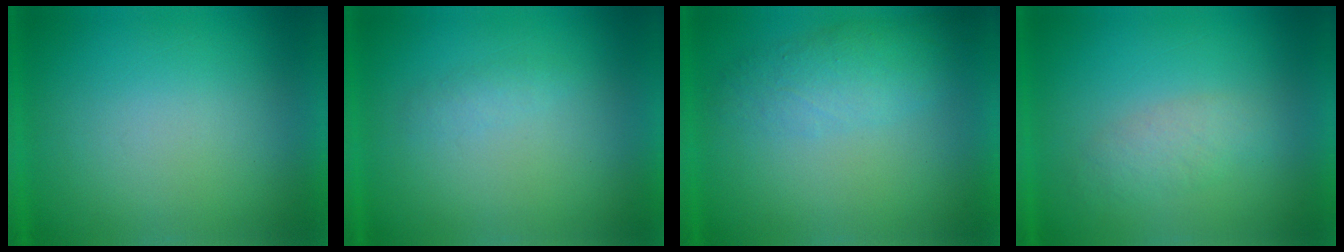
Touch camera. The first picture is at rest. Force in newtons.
{"total": 1.2}
{"total": 3.9}
{"total": 2.7}